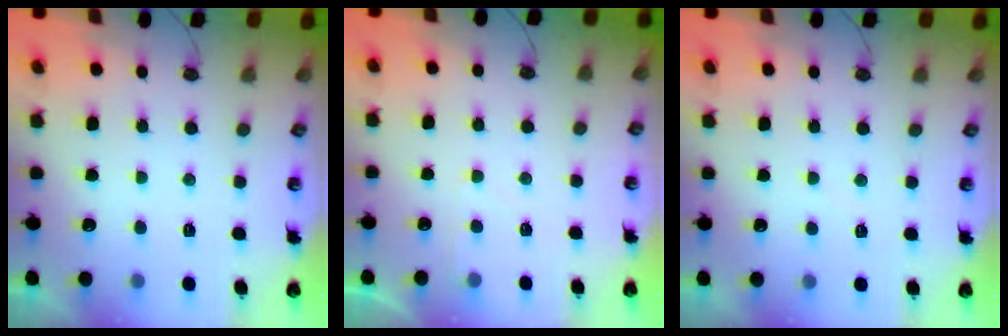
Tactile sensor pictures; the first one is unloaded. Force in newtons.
{"total": 4.3, "press": 4.2, "slide": 0.5}
{"total": 2.6, "press": 2.6, "slide": 0.4}